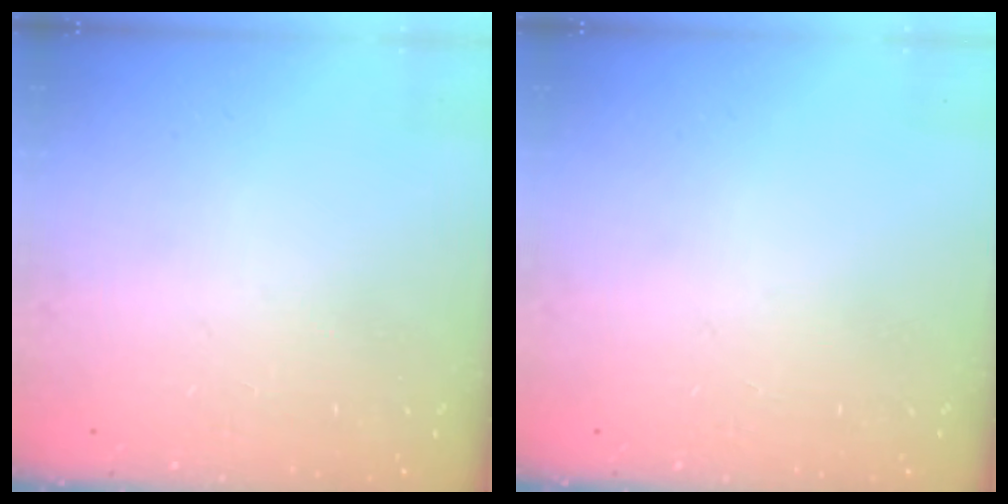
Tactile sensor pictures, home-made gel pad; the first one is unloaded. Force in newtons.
{"total": 0.0}